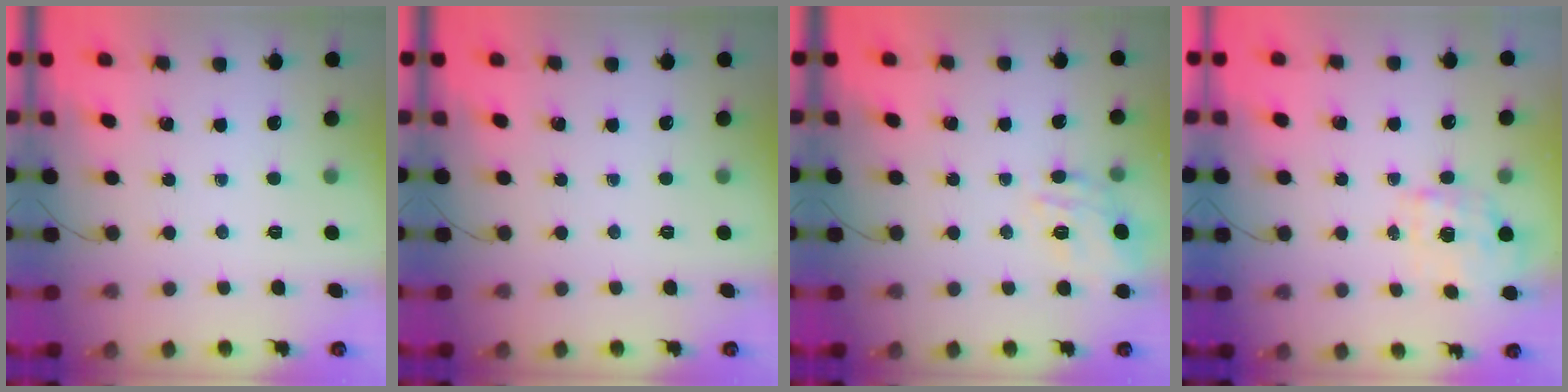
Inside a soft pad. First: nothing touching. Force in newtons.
{"total": 0.0}
{"total": 11.7, "press": 11.6, "slide": 0.8}
{"total": 1.2, "press": 1.0, "slide": 0.7}